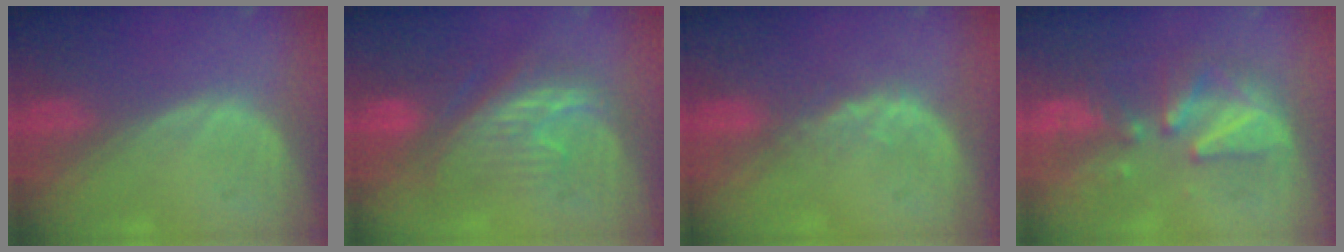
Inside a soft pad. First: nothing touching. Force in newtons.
{"total": 8.4, "press": 8.1, "slide": 1.9}
{"total": 2.6, "press": 2.1, "slide": 1.5}
{"total": 8.0, "press": 7.9, "slide": 1.5}